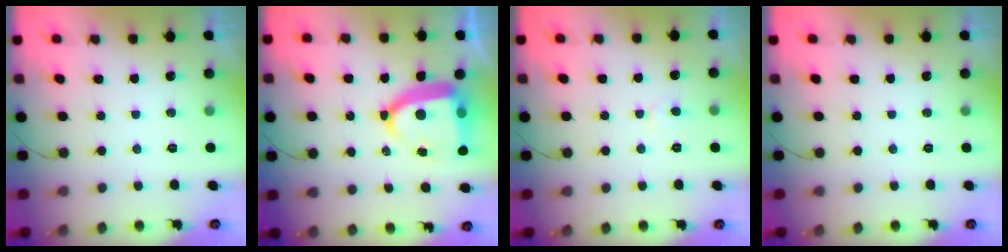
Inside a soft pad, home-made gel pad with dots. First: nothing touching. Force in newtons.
{"total": 13.7, "press": 13.6, "slide": 1.8}
{"total": 3.1, "press": 3.1, "slide": 0.2}
{"total": 0.0}